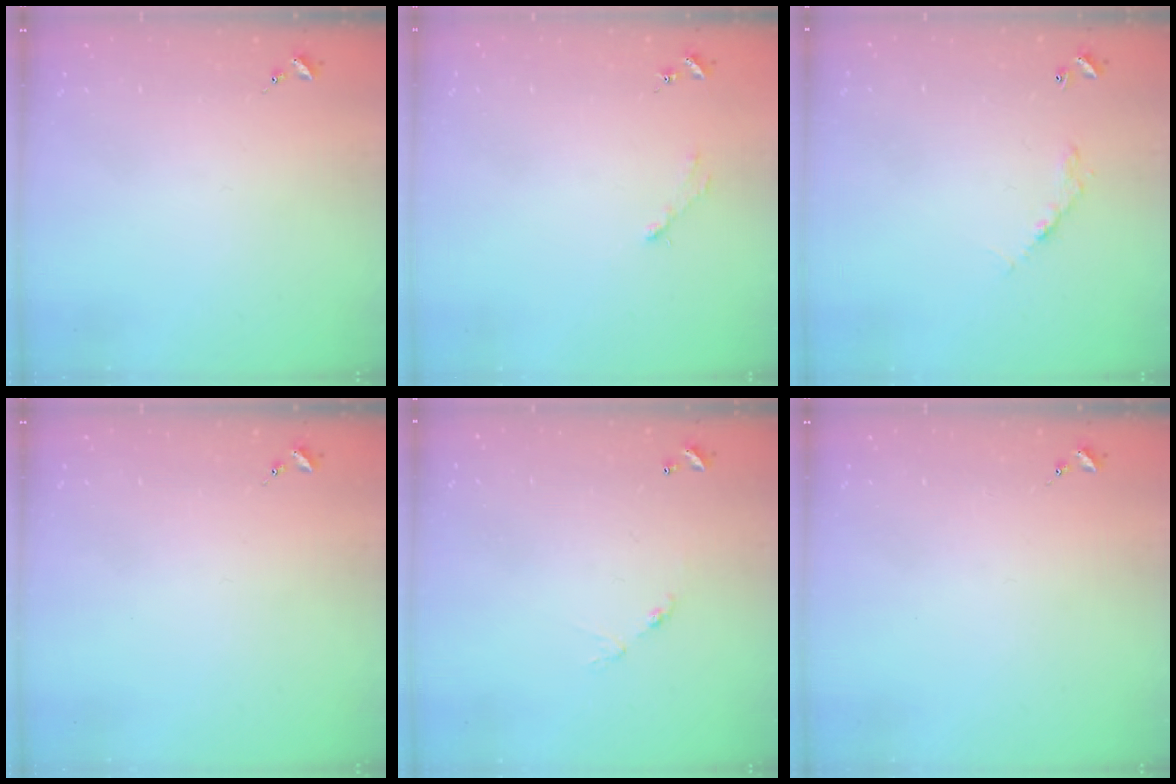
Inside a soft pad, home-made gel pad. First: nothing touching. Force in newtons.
{"total": 2.8, "press": 2.8, "slide": 0.4}
{"total": 5.1, "press": 5.1, "slide": 0.4}
{"total": 0.0}
{"total": 5.5, "press": 5.5, "slide": 0.4}
{"total": 0.0}